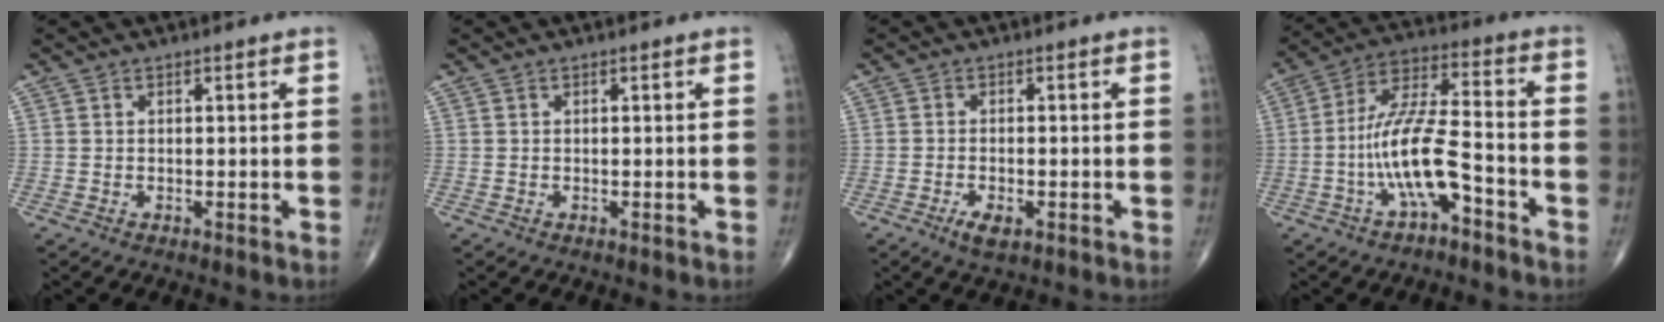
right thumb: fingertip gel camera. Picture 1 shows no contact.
{"total": 0.0}
{"total": 3.3, "force": [-1.6, 1.4, 2.6], "torque": [-0.048, 0.000, -0.026]}
{"total": 12.8, "force": [-5.0, 4.0, 11.1], "torque": [-0.223, 0.053, -0.092]}